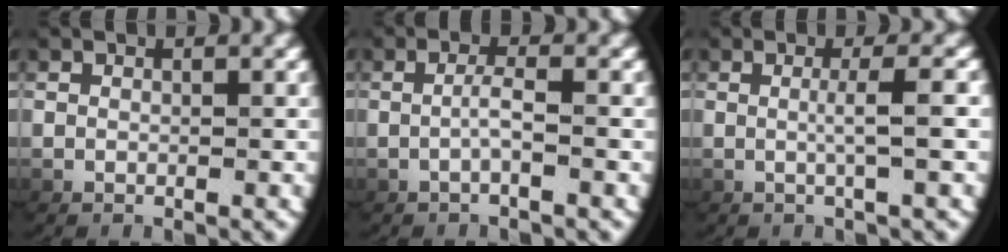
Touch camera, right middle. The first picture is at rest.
{"total": 1.5, "force": [-0.7, -0.4, 1.3], "torque": [-0.031, -0.001, -0.009]}
{"total": 2.0, "force": [0.0, -0.7, 1.8], "torque": [-0.037, 0.002, 0.004]}